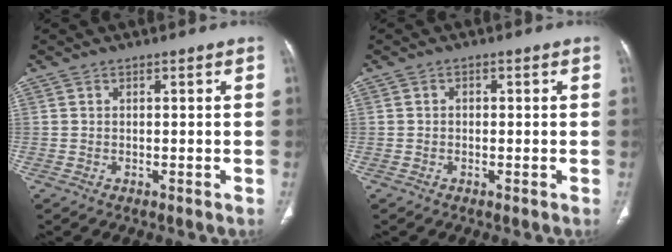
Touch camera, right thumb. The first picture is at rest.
{"total": 0.9, "force": [-0.1, 0.8, 0.4], "torque": [-0.001, 0.003, -0.006]}